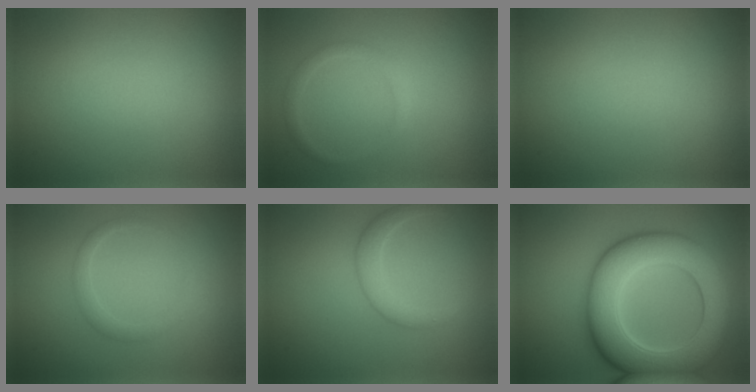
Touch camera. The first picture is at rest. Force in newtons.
{"total": 1.3, "press": 1.3, "slide": 0.1}
{"total": 0.0}
{"total": 1.4, "press": 1.4, "slide": 0.1}
{"total": 2.2, "press": 2.1, "slide": 0.1}
{"total": 11.1, "press": 11.1, "slide": 0.3}